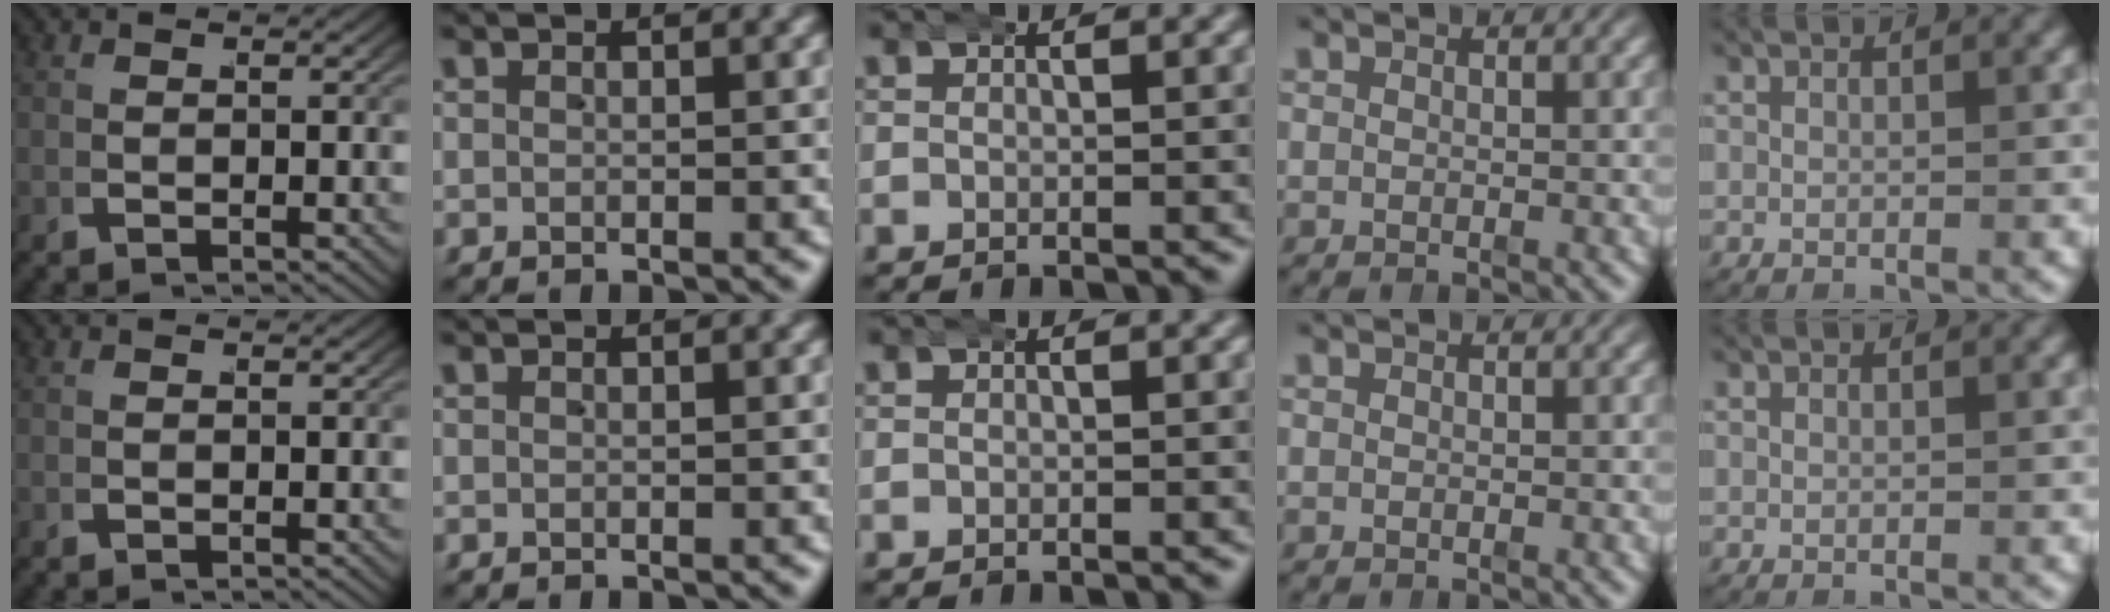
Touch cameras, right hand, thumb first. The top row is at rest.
{}